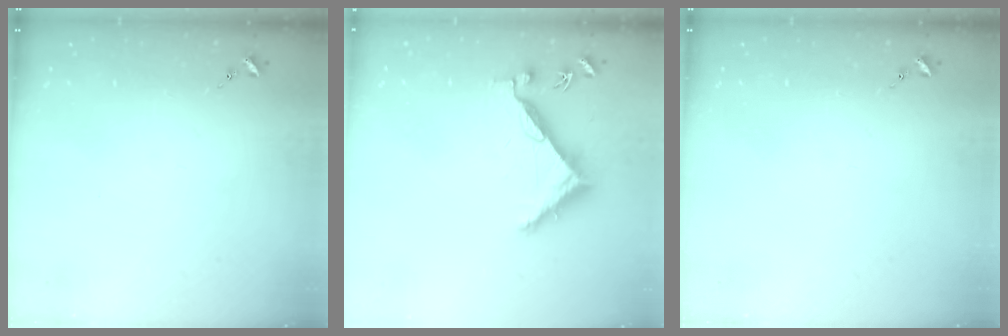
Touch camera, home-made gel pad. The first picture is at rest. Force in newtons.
{"total": 6.9, "press": 6.9, "slide": 0.3}
{"total": 0.0}